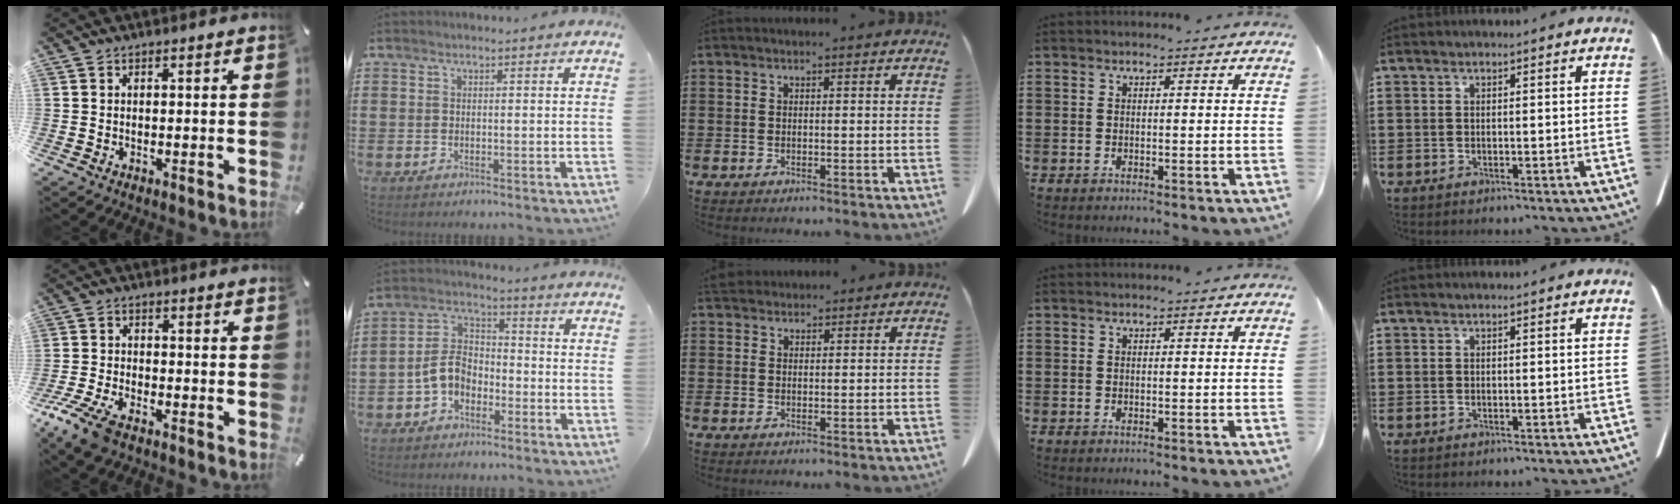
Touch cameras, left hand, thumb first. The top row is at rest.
{"thumb": {"total": 7.8, "force": [-5.5, 3.2, 4.5], "torque": [-0.119, 0.007, -0.110]}, "index": {"total": 6.0, "force": [-2.9, 4.1, 3.4], "torque": [-0.094, 0.009, -0.066]}, "middle": {"total": 2.5, "force": [2.2, 1.0, 0.7], "torque": [-0.021, 0.001, 0.044]}}